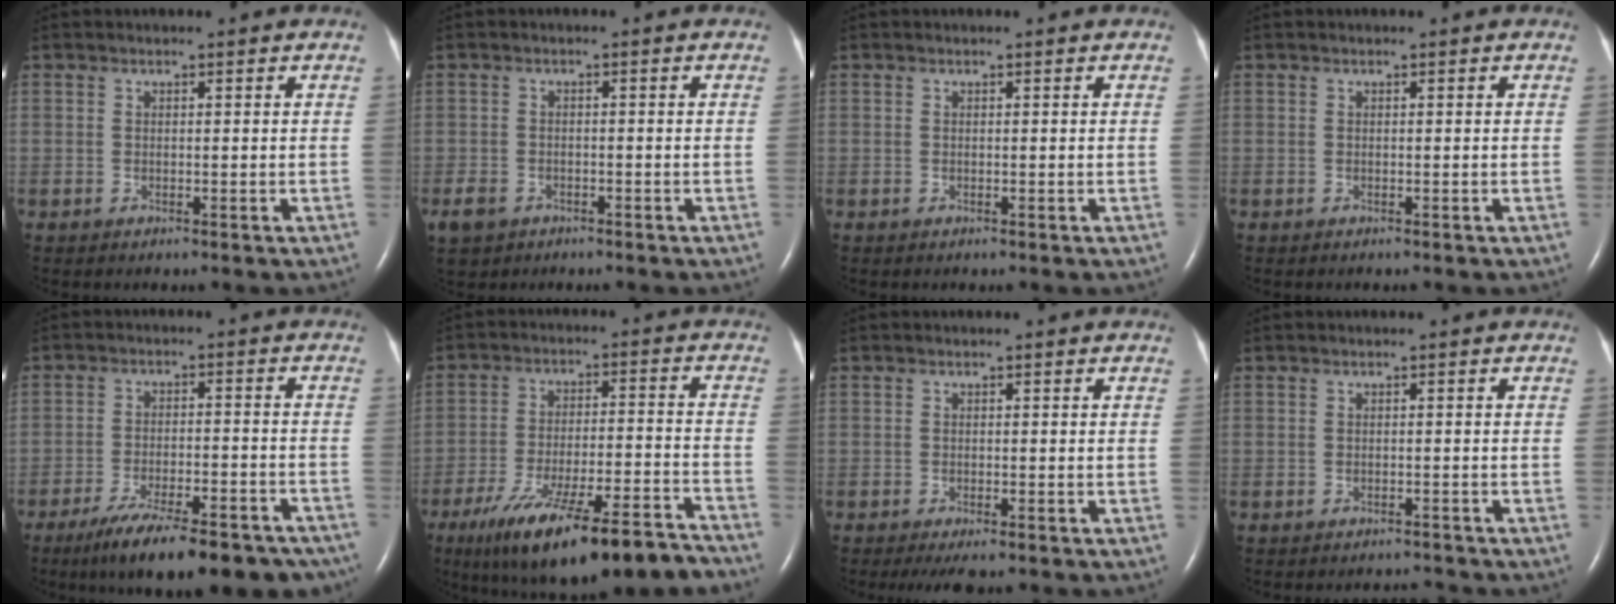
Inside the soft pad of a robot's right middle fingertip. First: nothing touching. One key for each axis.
{"total": 4.6, "fx": -2.9, "fy": 3.1, "fz": 1.5, "tx": -0.034, "ty": -0.001, "tz": -0.046}
{"total": 0.0}
{"total": 0.0}
{"total": 19.9, "fx": -16.1, "fy": 4.8, "fz": 10.7, "tx": -0.123, "ty": -0.003, "tz": -0.223}
{"total": 20.7, "fx": -15.7, "fy": 3.1, "fz": 13.2, "tx": -0.175, "ty": -0.003, "tz": -0.243}
{"total": 4.1, "fx": -3.2, "fy": 0.9, "fz": 2.4, "tx": -0.033, "ty": -0.010, "tz": -0.046}
{"total": 1.8, "fx": -1.8, "fy": -0.1, "fz": -0.2, "tx": 0.003, "ty": -0.008, "tz": -0.021}